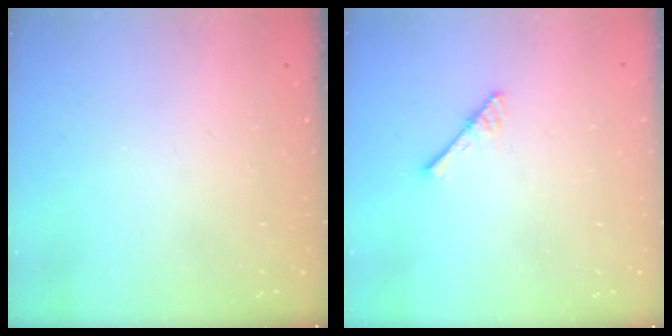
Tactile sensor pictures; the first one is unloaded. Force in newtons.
{"total": 4.2, "press": 4.2, "slide": 0.4}